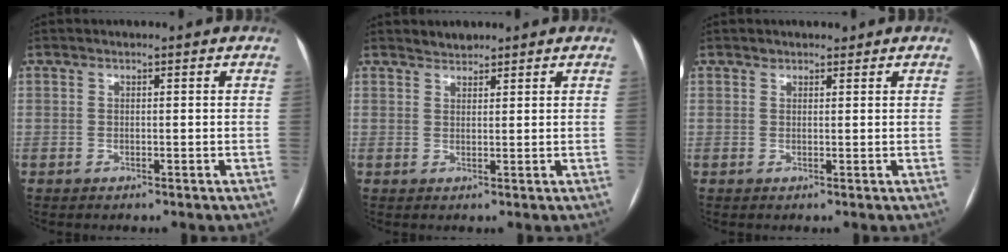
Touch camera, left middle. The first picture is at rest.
{"total": 1.6, "force": [1.5, 0.6, 0.1], "torque": [-0.005, 0.006, 0.027]}
{"total": 1.1, "force": [0.9, 0.7, 0.0], "torque": [0.005, 0.000, 0.009]}